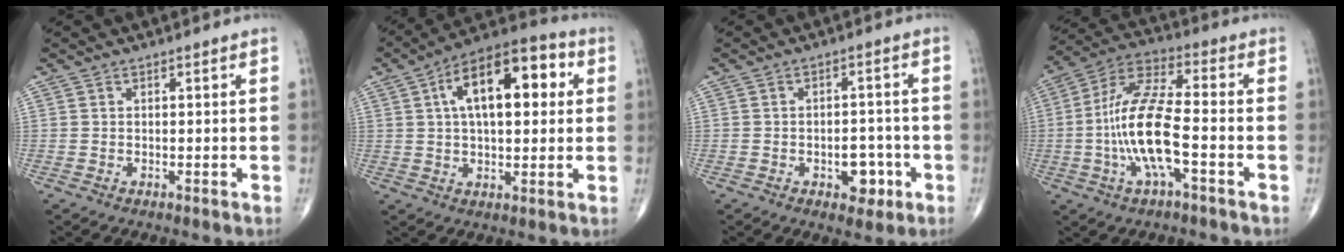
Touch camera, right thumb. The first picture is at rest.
{"total": 17.3, "force": [4.2, 8.3, 14.6], "torque": [-0.204, 0.026, 0.057]}
{"total": 6.2, "force": [-2.1, 3.7, 4.4], "torque": [-0.036, 0.016, -0.024]}
{"total": 14.8, "force": [-3.2, 4.3, 13.8], "torque": [-0.290, 0.035, -0.065]}